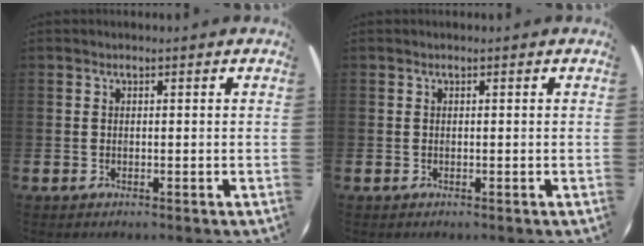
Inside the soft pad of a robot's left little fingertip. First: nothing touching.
{"total": 0.0}